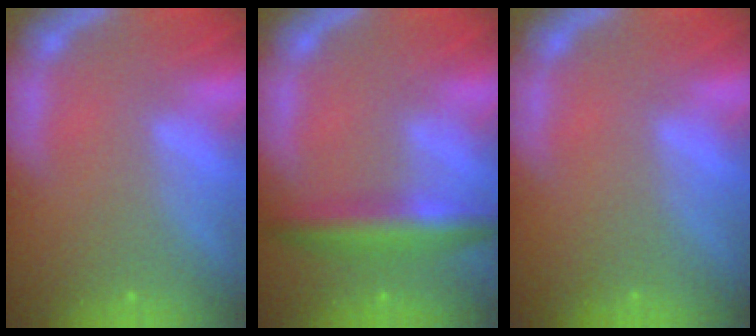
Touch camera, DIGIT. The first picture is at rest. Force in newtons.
{"total": 5.0}
{"total": 0.0}